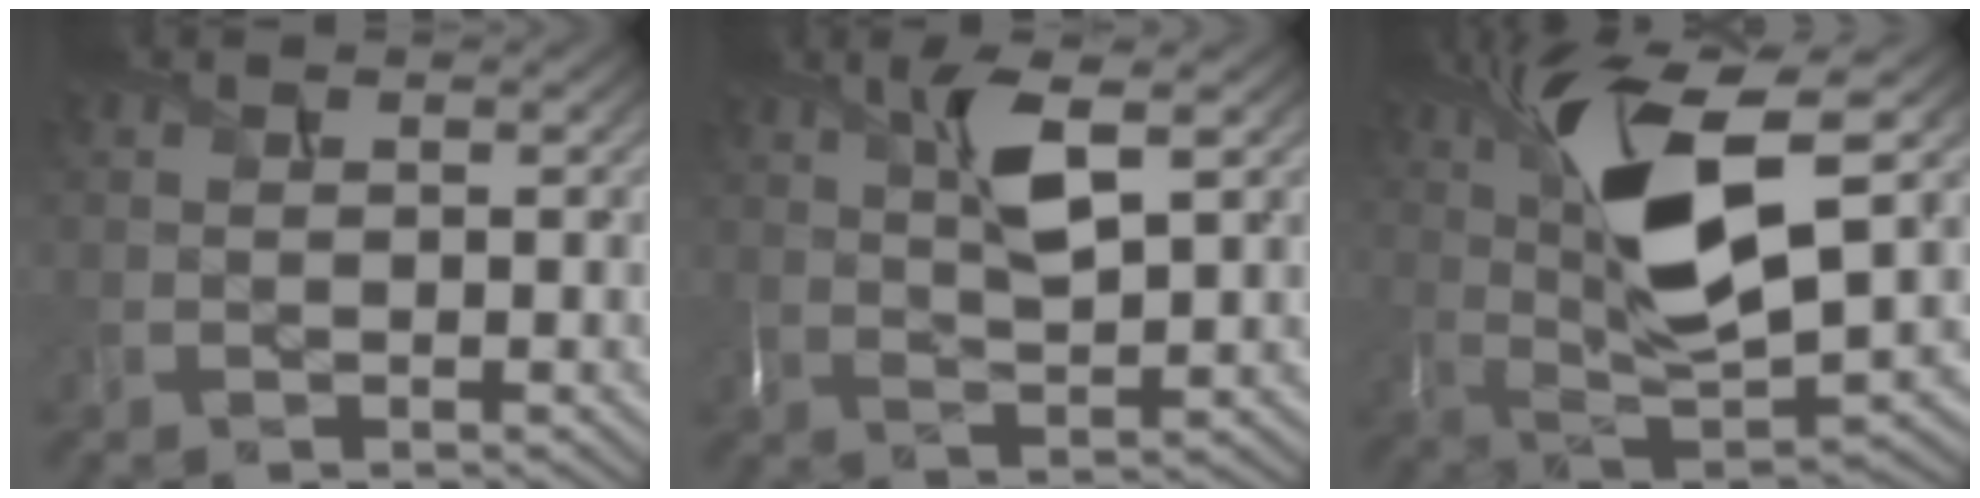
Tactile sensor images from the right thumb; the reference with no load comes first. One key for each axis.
{"total": 6.4, "fx": 2.7, "fy": 1.6, "fz": 5.5, "tx": -0.121, "ty": 0.002, "tz": 0.052}
{"total": 14.7, "fx": 4.6, "fy": 5.0, "fz": 13.0, "tx": -0.257, "ty": 0.003, "tz": 0.084}